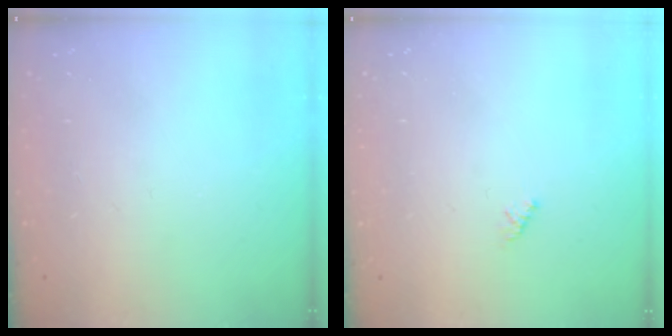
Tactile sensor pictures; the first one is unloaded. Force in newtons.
{"total": 1.5, "press": 1.4, "slide": 0.4}